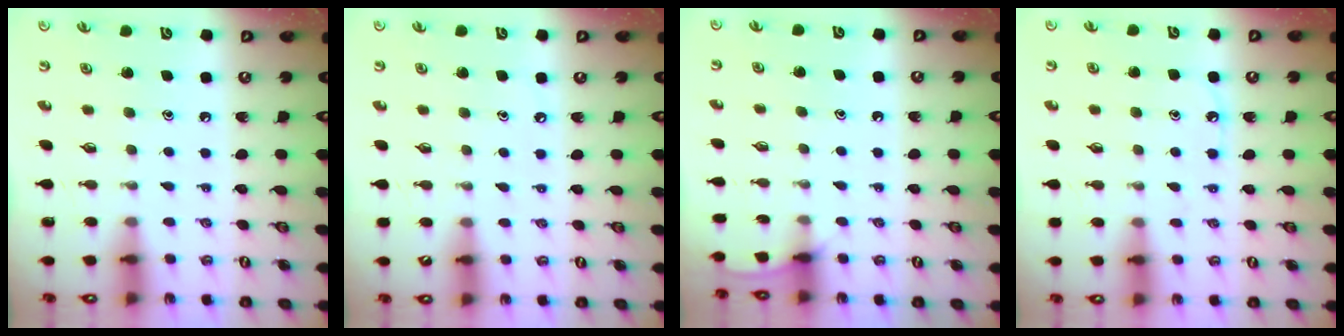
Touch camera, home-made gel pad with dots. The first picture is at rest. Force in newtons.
{"total": 2.5, "press": 2.4, "slide": 0.4}
{"total": 4.0, "press": 3.9, "slide": 0.5}
{"total": 5.9, "press": 5.9, "slide": 0.7}